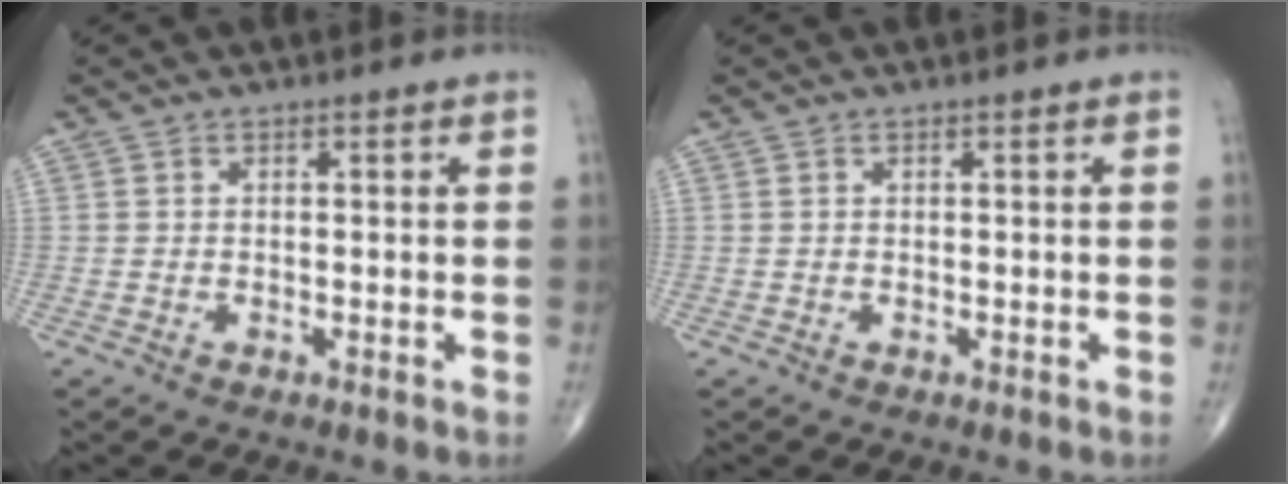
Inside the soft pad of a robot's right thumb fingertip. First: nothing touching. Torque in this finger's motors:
{"motor_torque": [-0.02, -0.07, 0.17, -0.01, 0.02]}